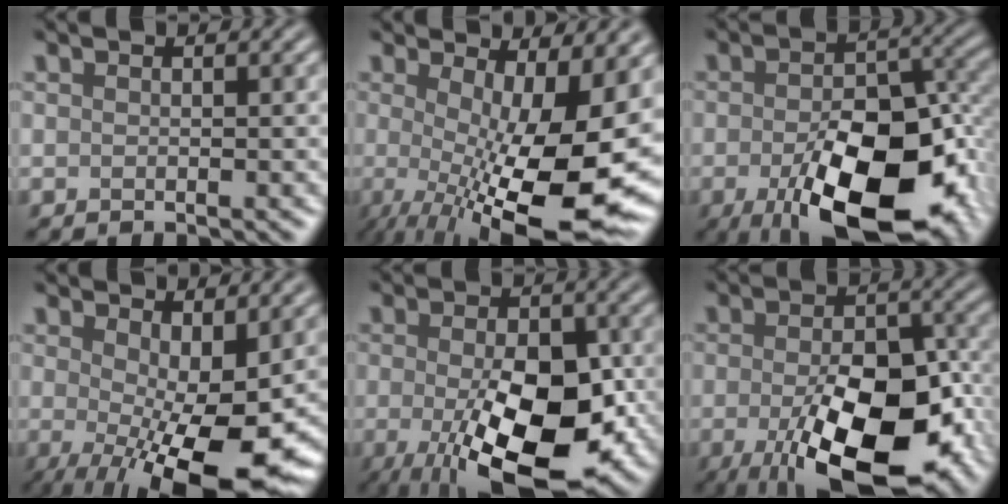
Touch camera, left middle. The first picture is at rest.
{"total": 14.7, "force": [-1.7, 4.6, 13.8], "torque": [-0.190, -0.011, -0.008]}
{"total": 13.4, "force": [-5.3, 6.4, 10.4], "torque": [-0.171, -0.025, -0.068]}
{"total": 10.7, "force": [-2.0, 3.1, 10.1], "torque": [-0.152, -0.010, -0.019]}
{"total": 11.6, "force": [-2.8, 5.1, 9.9], "torque": [-0.149, -0.010, -0.039]}
{"total": 12.0, "force": [-4.5, 5.3, 9.7], "torque": [-0.169, -0.018, -0.060]}